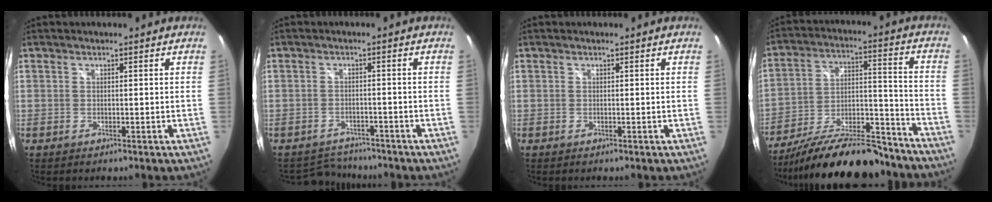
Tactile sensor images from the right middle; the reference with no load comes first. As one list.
[{"total": 5.0, "force": [-4.7, 1.9, 0.0], "torque": [-0.013, 0.009, -0.074]}, {"total": 0.0}, {"total": 23.6, "force": [-19.4, 6.0, 11.9], "torque": [-0.204, -0.008, -0.288]}]